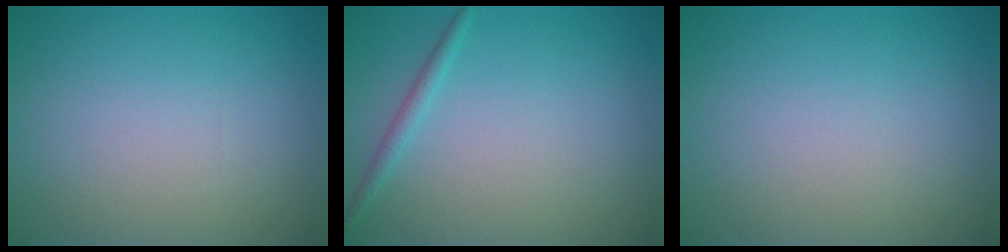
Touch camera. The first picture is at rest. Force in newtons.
{"total": 1.2, "press": 1.2, "slide": 0.0}
{"total": 0.0}